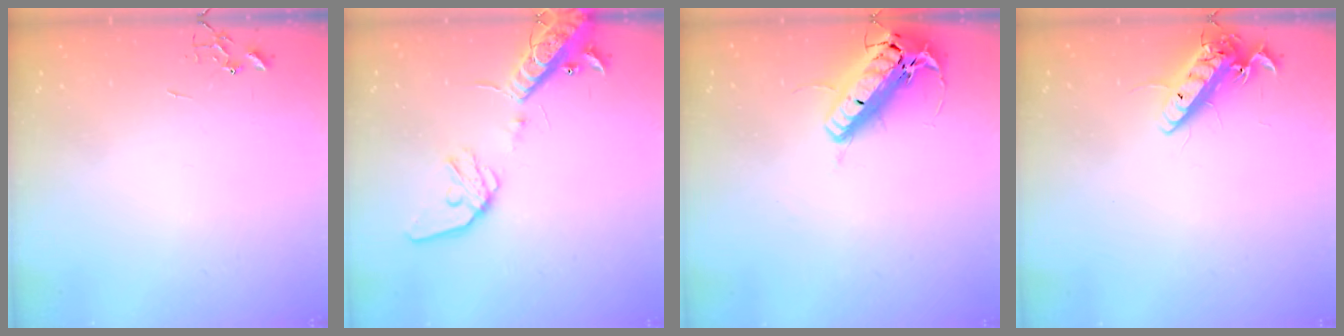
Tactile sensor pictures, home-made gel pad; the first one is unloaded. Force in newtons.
{"total": 18.9, "press": 18.6, "slide": 3.4}
{"total": 22.0, "press": 21.5, "slide": 4.5}
{"total": 14.8, "press": 14.5, "slide": 2.8}